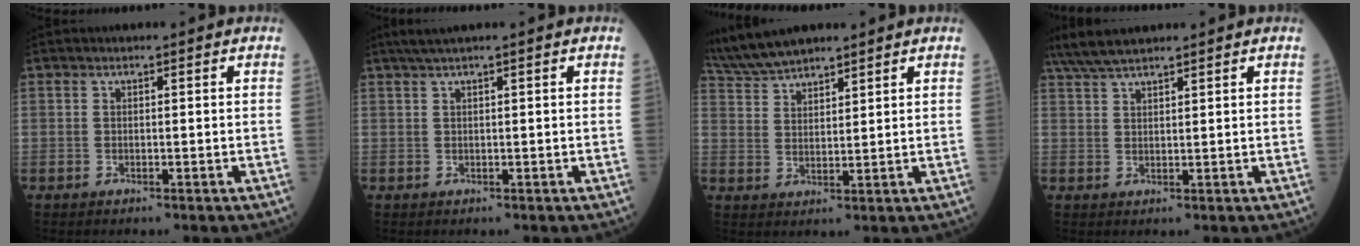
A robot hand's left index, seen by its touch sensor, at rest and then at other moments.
{"total": 2.1, "force": [1.4, -0.4, 1.5], "torque": [-0.037, 0.015, 0.032]}
{"total": 8.8, "force": [8.0, 1.4, 3.3], "torque": [-0.082, 0.025, 0.163]}
{"total": 6.7, "force": [5.8, 0.8, 3.3], "torque": [-0.070, 0.029, 0.112]}